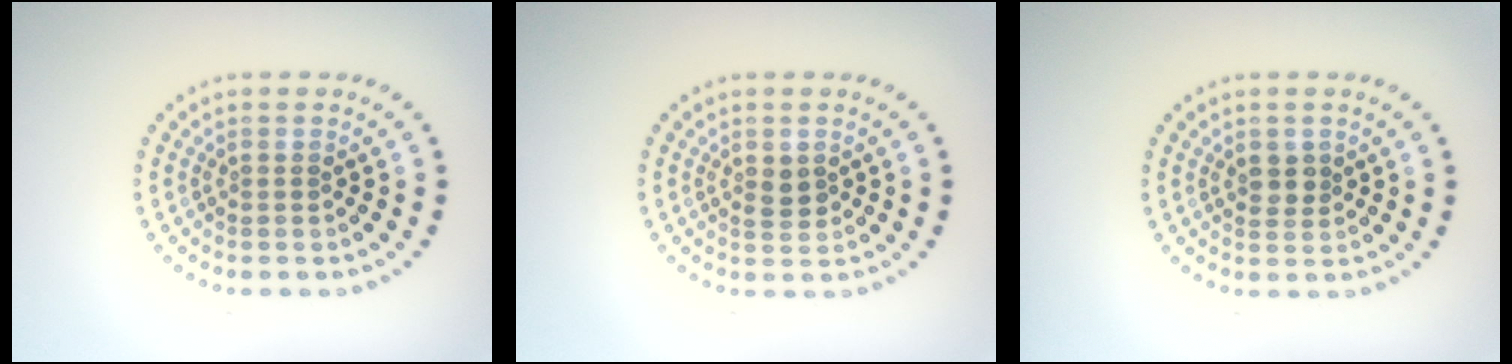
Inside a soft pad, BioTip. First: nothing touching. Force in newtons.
{"total": 1.6, "press": 1.6, "slide": 0.4}
{"total": 1.8, "press": 1.7, "slide": 0.6}